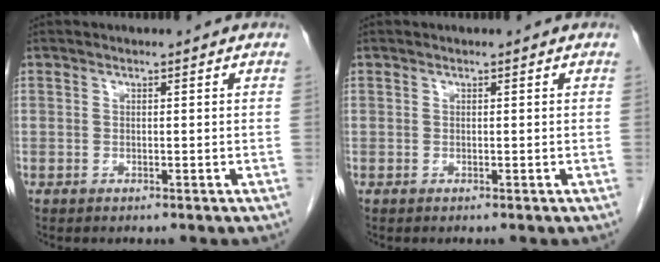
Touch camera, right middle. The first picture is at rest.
{"total": 0.0}